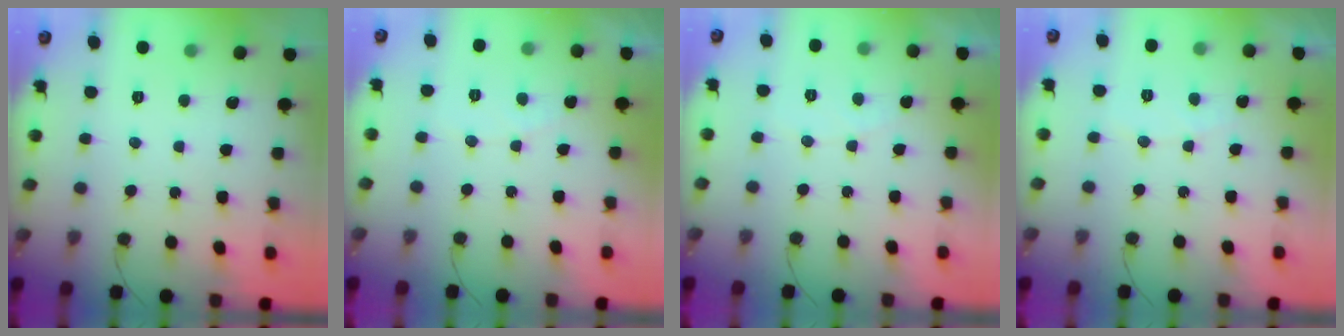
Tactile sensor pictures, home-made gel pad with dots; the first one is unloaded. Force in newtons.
{"total": 2.8, "press": 2.8, "slide": 0.1}
{"total": 3.3, "press": 3.3, "slide": 0.2}
{"total": 3.9, "press": 3.9, "slide": 0.3}